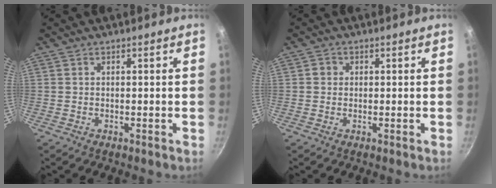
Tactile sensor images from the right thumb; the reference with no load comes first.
{"total": 1.6, "force": [0.1, 1.5, 0.5], "torque": [-0.001, 0.004, -0.001]}